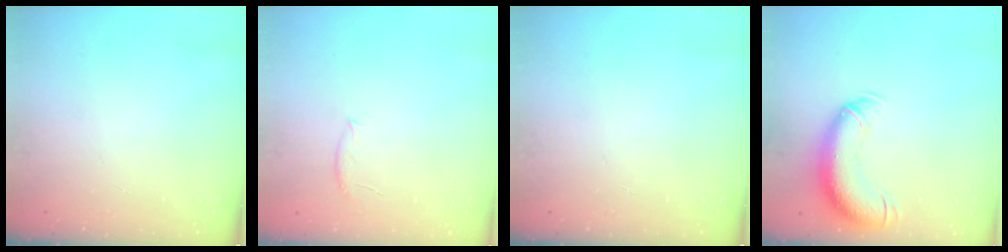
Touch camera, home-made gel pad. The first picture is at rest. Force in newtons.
{"total": 6.5, "press": 6.3, "slide": 1.2}
{"total": 0.0}
{"total": 13.6, "press": 13.3, "slide": 3.1}